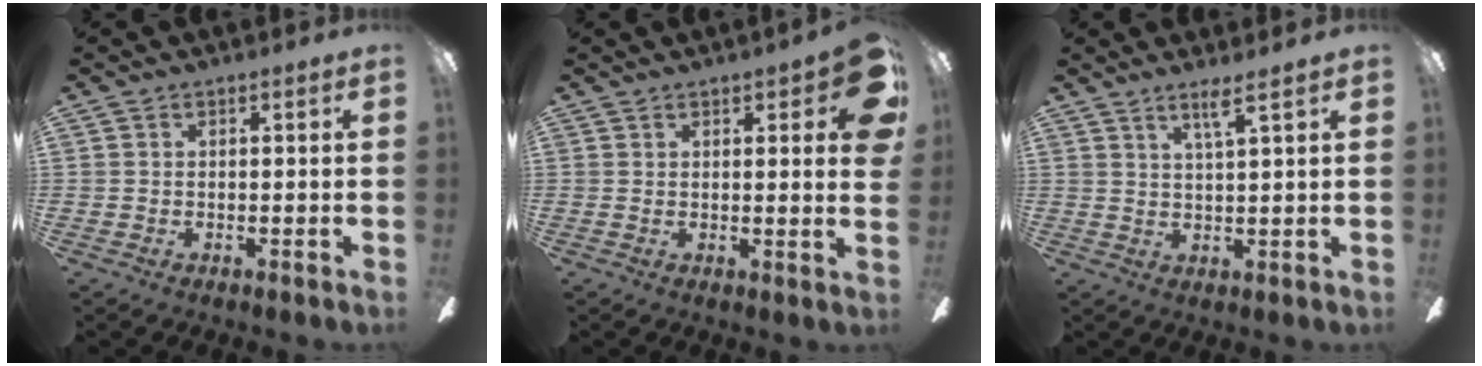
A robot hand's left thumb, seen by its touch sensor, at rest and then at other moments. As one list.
[{"total": 8.1, "force": [3.7, 2.1, 6.9], "torque": [-0.083, -0.020, 0.057]}, {"total": 4.4, "force": [3.3, -0.4, 2.9], "torque": [-0.056, -0.012, 0.052]}]